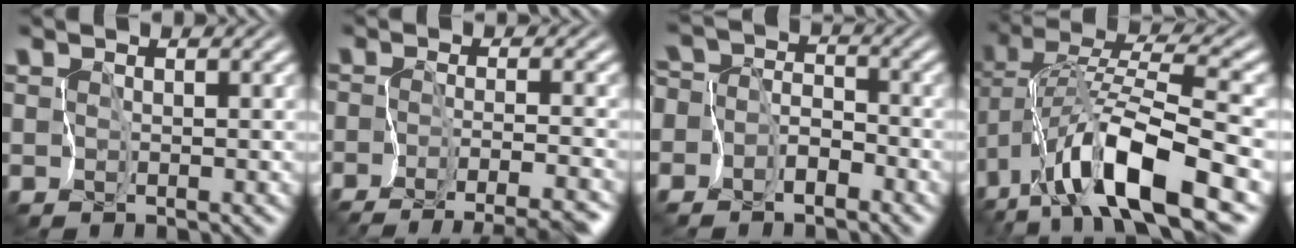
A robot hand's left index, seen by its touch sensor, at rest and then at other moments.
{"total": 7.9, "force": [-6.4, 1.9, 4.2], "torque": [-0.052, -0.012, -0.075]}
{"total": 5.7, "force": [-3.5, 4.2, 1.7], "torque": [-0.028, 0.011, -0.070]}
{"total": 11.2, "force": [-5.1, 2.6, 9.6], "torque": [-0.181, 0.016, -0.104]}